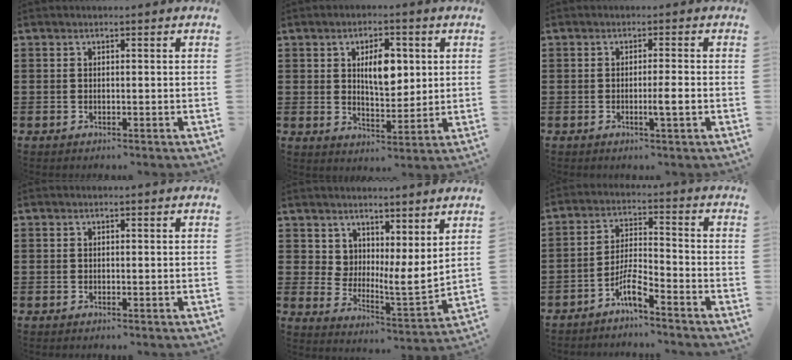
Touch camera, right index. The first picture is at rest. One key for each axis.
{"total": 6.3, "fx": 1.6, "fy": 3.2, "fz": 5.2, "tx": -0.087, "ty": 0.003, "tz": 0.020}
{"total": 2.6, "fx": -0.7, "fy": -0.2, "fz": 2.5, "tx": -0.040, "ty": -0.007, "tz": -0.015}
{"total": 0.0}
{"total": 5.5, "fx": 4.8, "fy": 1.9, "fz": 1.8, "tx": -0.051, "ty": -0.039, "tz": 0.088}
{"total": 5.2, "fx": -4.0, "fy": 0.7, "fz": 3.2, "tx": -0.079, "ty": -0.002, "tz": -0.082}